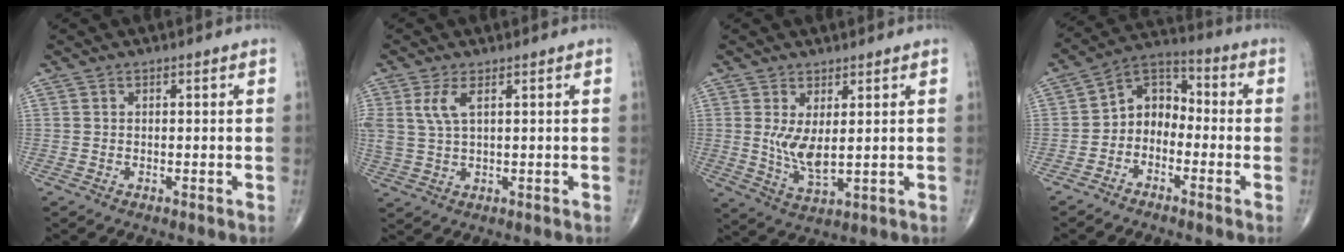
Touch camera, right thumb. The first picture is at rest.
{"total": 4.8, "force": [1.8, 1.9, 4.1], "torque": [-0.104, 0.000, 0.045]}
{"total": 6.3, "force": [1.1, 2.4, 5.7], "torque": [-0.113, -0.025, 0.031]}
{"total": 8.1, "force": [-2.4, 6.2, 4.6], "torque": [-0.051, 0.047, -0.063]}